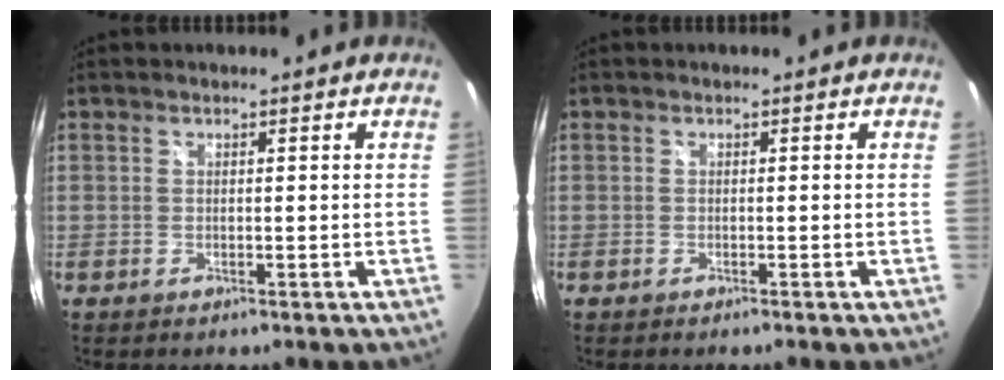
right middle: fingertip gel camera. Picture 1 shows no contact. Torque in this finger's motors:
{"motor_torque": [-0.16, -0.17, 0.04, -0.01]}